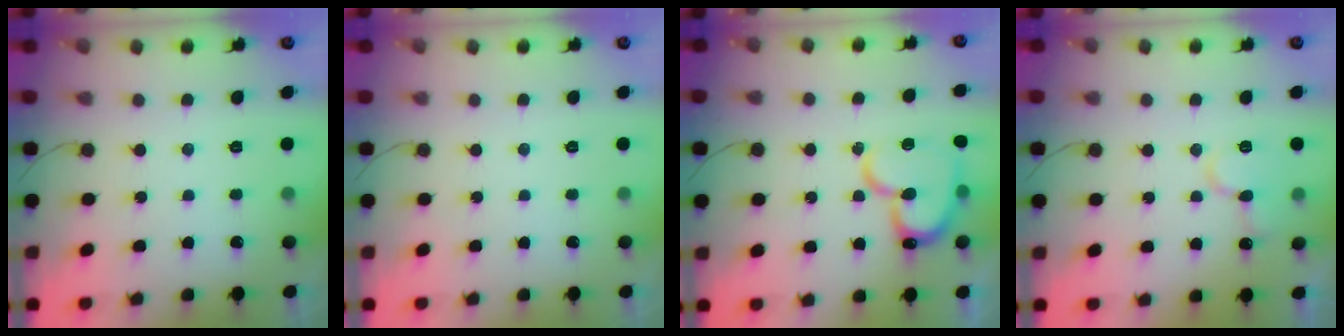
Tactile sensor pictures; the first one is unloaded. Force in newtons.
{"total": 0.0}
{"total": 17.4, "press": 17.3, "slide": 1.3}
{"total": 10.4, "press": 10.3, "slide": 1.3}